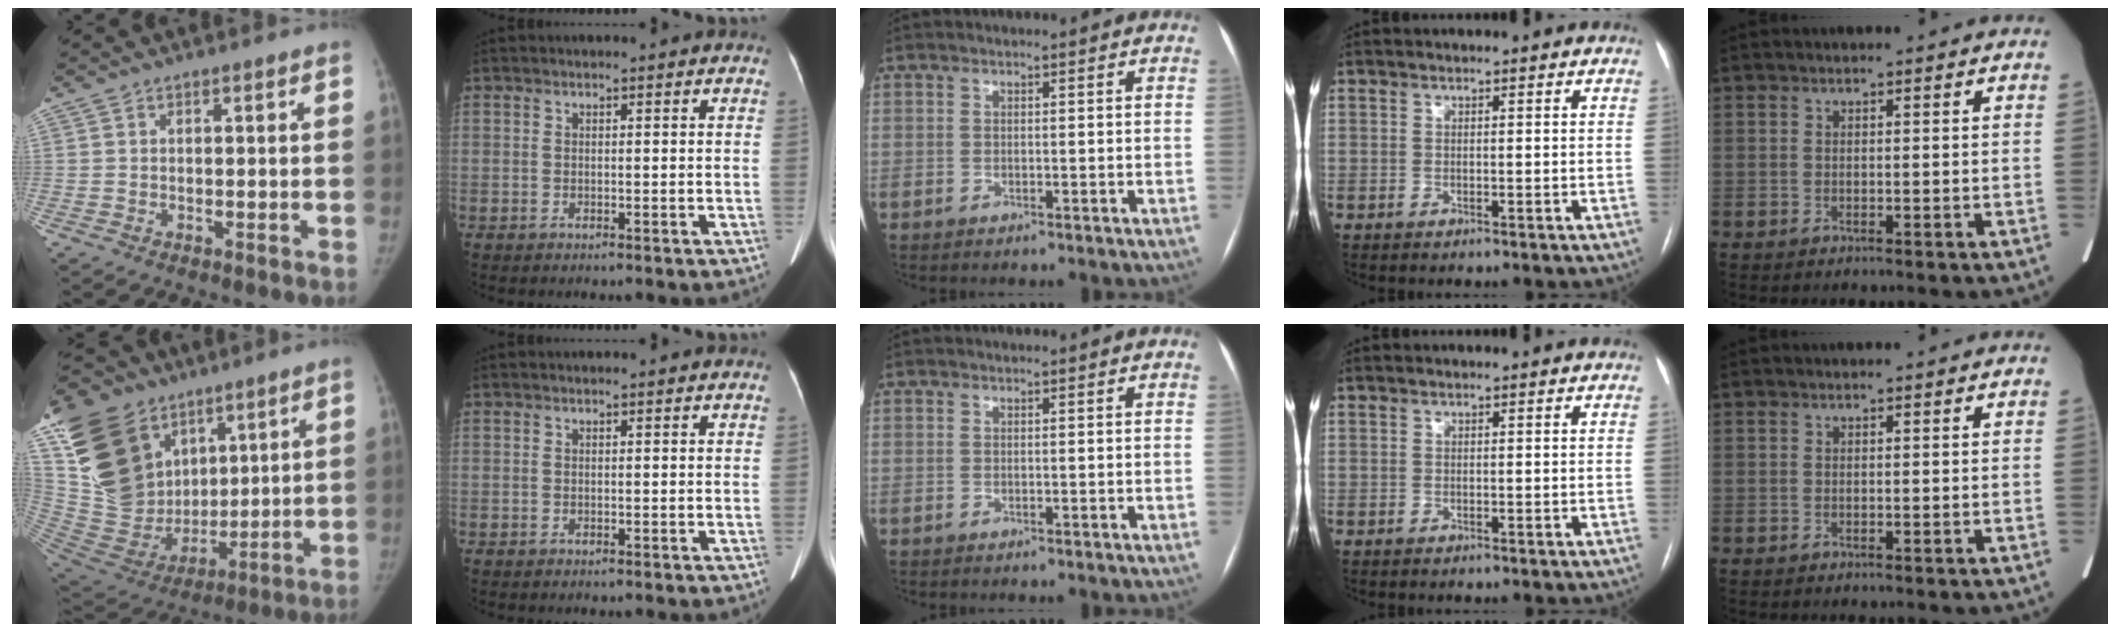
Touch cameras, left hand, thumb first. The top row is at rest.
{"thumb": {"total": 26.3, "force": [12.8, 18.2, 13.9], "torque": [-0.276, -0.009, 0.255]}}